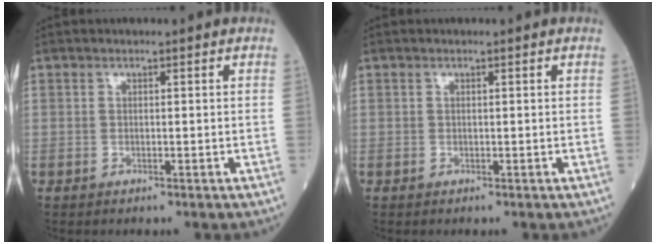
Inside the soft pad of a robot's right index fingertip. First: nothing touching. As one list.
[{"total": 0.0}]